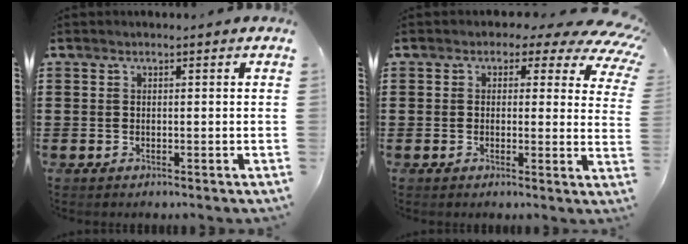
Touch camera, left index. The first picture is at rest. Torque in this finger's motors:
{"motor_torque": [2.14, 0.00, 0.04, -0.09]}